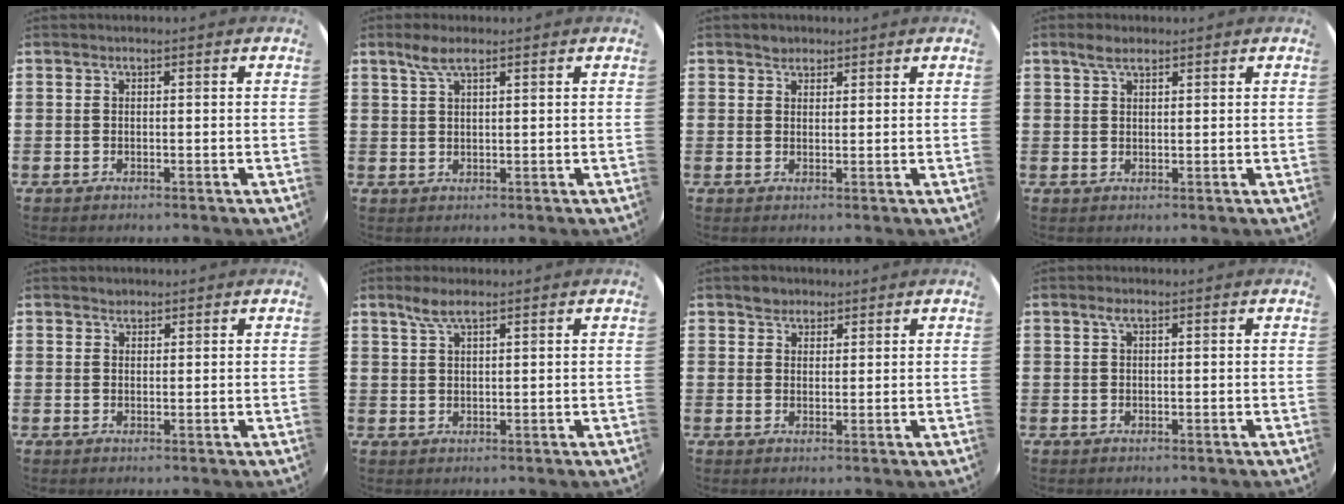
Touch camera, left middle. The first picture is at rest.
{"total": 3.1, "force": [2.1, 0.6, 2.2], "torque": [-0.048, 0.007, 0.036]}
{"total": 1.5, "force": [1.3, 0.7, 0.1], "torque": [0.006, -0.001, 0.024]}
{"total": 2.4, "force": [1.8, 0.9, 1.3], "torque": [-0.020, 0.003, 0.031]}
{"total": 1.0, "force": [0.9, 0.4, 0.0], "torque": [0.007, -0.001, 0.016]}
{"total": 3.1, "force": [2.2, 0.6, 2.1], "torque": [-0.044, 0.006, 0.039]}
{"total": 2.1, "force": [1.8, 1.1, -0.1], "torque": [0.009, 0.002, 0.035]}
{"total": 1.0, "force": [0.5, 0.2, 0.9], "torque": [-0.017, 0.005, 0.008]}